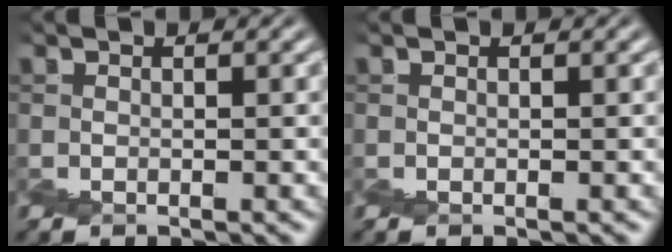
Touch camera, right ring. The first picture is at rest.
{"total": 0.0}